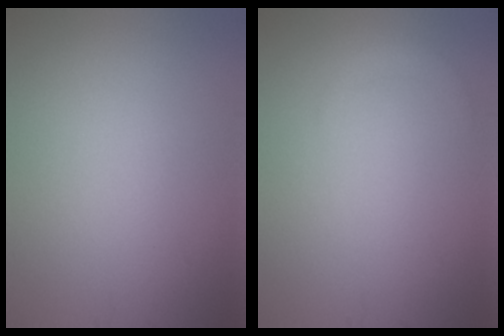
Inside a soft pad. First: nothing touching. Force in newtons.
{"total": 1.0, "press": 1.0, "slide": 0.1}